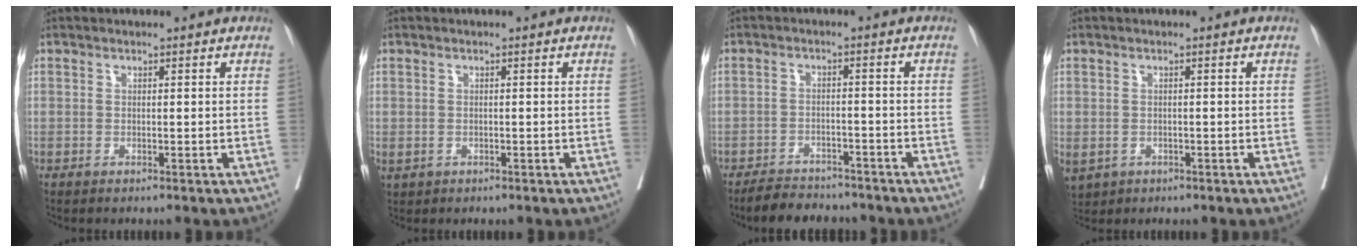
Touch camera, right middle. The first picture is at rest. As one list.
[{"total": 1.4, "force": [-0.3, 1.1, 0.9], "torque": [-0.025, 0.000, 0.004]}, {"total": 6.6, "force": [-6.0, 2.3, 1.5], "torque": [-0.028, -0.008, -0.091]}, {"total": 8.5, "force": [-3.5, 6.8, 3.7], "torque": [-0.111, -0.006, -0.043]}]